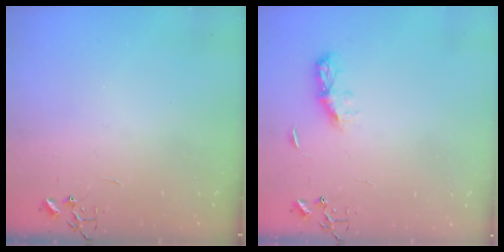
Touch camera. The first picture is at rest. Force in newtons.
{"total": 6.4, "press": 6.3, "slide": 0.7}